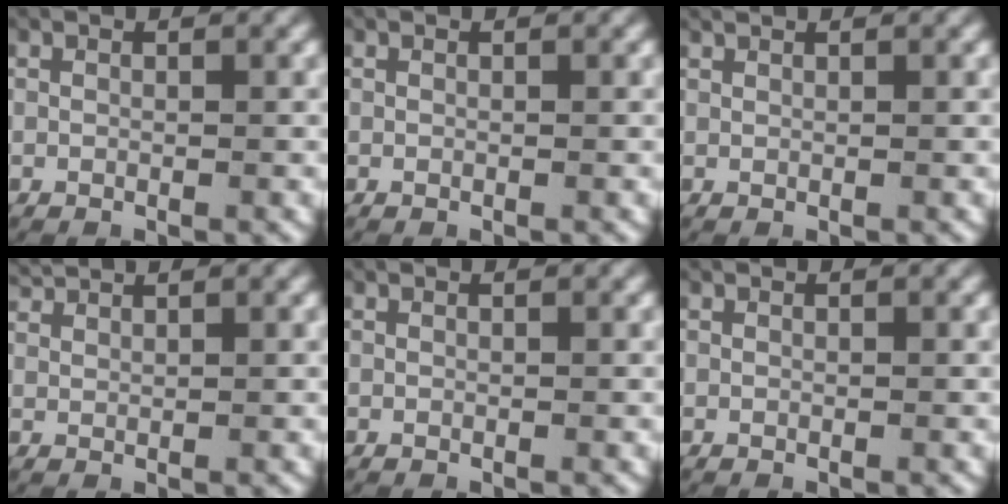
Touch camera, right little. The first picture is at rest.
{"total": 0.0}
{"total": 0.5, "force": [0.5, 0.1, 0.2], "torque": [-0.001, 0.006, 0.006]}
{"total": 1.9, "force": [1.7, 0.5, 0.6], "torque": [-0.011, 0.005, 0.031]}
{"total": 0.0}
{"total": 0.0}